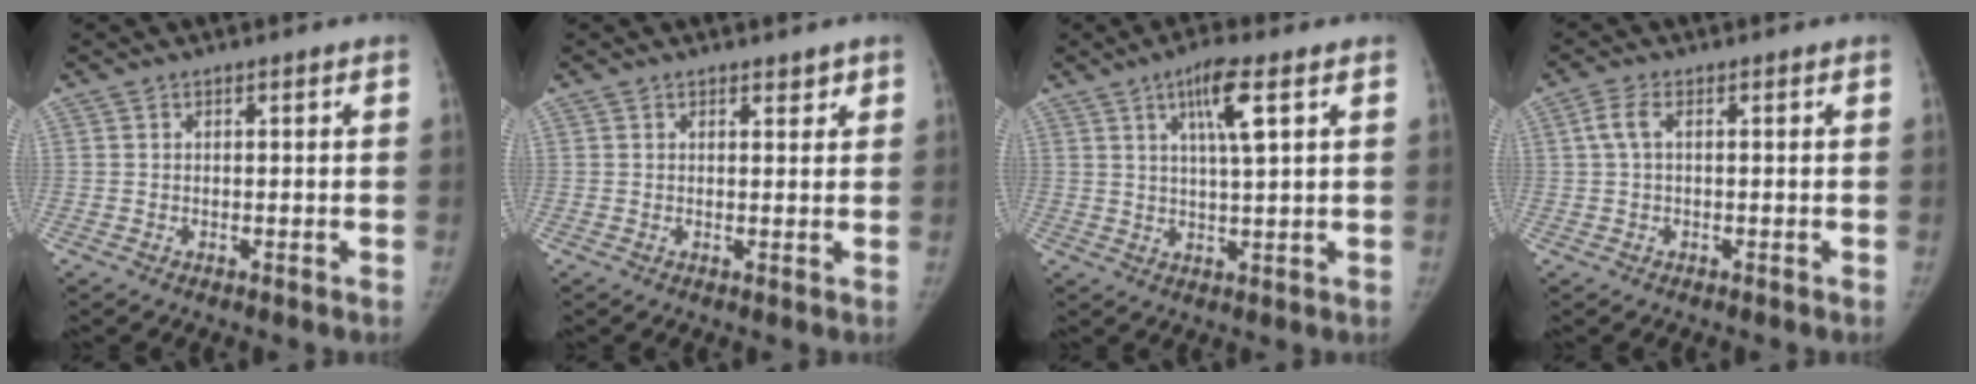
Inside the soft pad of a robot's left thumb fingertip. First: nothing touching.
{"total": 1.4, "force": [1.2, 0.7, 0.2], "torque": [0.011, -0.009, 0.013]}
{"total": 7.6, "force": [3.3, 1.1, 6.8], "torque": [-0.123, -0.012, 0.058]}
{"total": 2.7, "force": [0.5, 1.3, 2.3], "torque": [-0.063, 0.010, 0.009]}